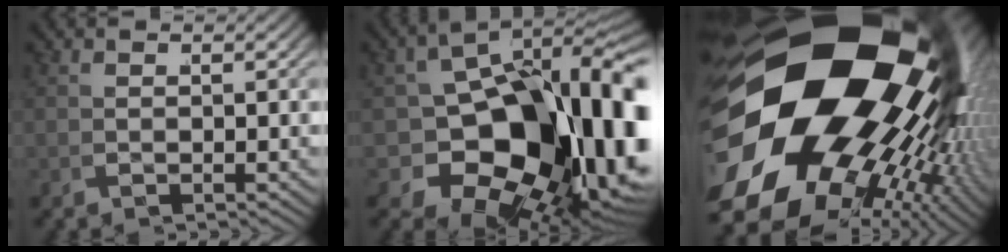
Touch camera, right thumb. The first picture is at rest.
{"total": 25.9, "force": [-5.4, 16.2, 19.5], "torque": [-0.309, -0.091, -0.035]}
{"total": 43.0, "force": [-0.7, 29.4, 31.4], "torque": [-0.462, -0.053, -0.012]}